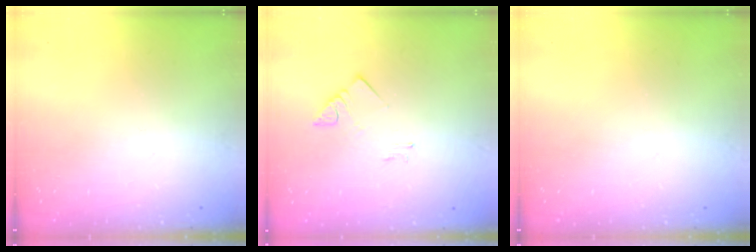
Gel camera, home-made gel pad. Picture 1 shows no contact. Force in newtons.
{"total": 2.7, "press": 2.7, "slide": 0.2}
{"total": 0.0}